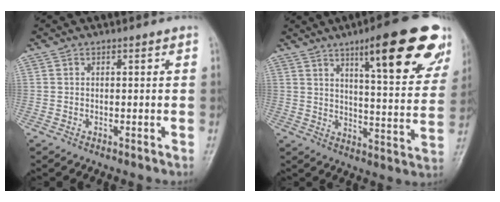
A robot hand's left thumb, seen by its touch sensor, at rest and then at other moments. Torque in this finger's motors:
{"motor_torque": [0.69, 0.50, 1.70, -1.07, 0.22]}